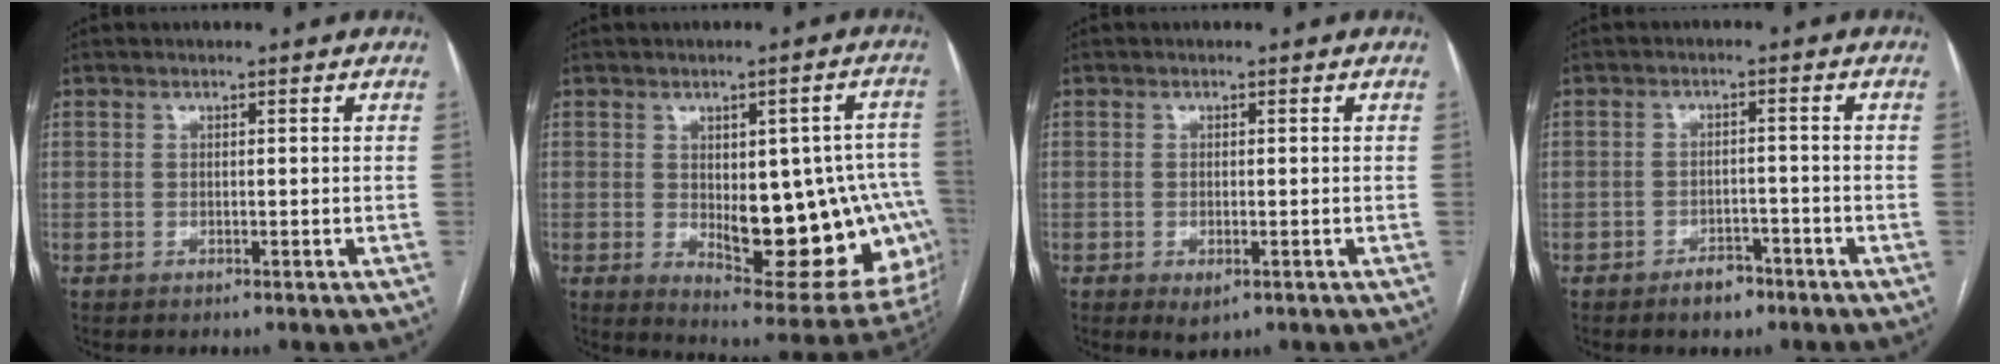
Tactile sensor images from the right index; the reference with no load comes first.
{"total": 20.8, "force": [-2.5, 8.5, 18.8], "torque": [-0.160, 0.021, -0.004]}
{"total": 2.2, "force": [-0.9, 1.0, 1.8], "torque": [-0.027, -0.004, -0.007]}
{"total": 3.6, "force": [-2.6, 2.0, 1.5], "torque": [-0.017, 0.006, -0.035]}